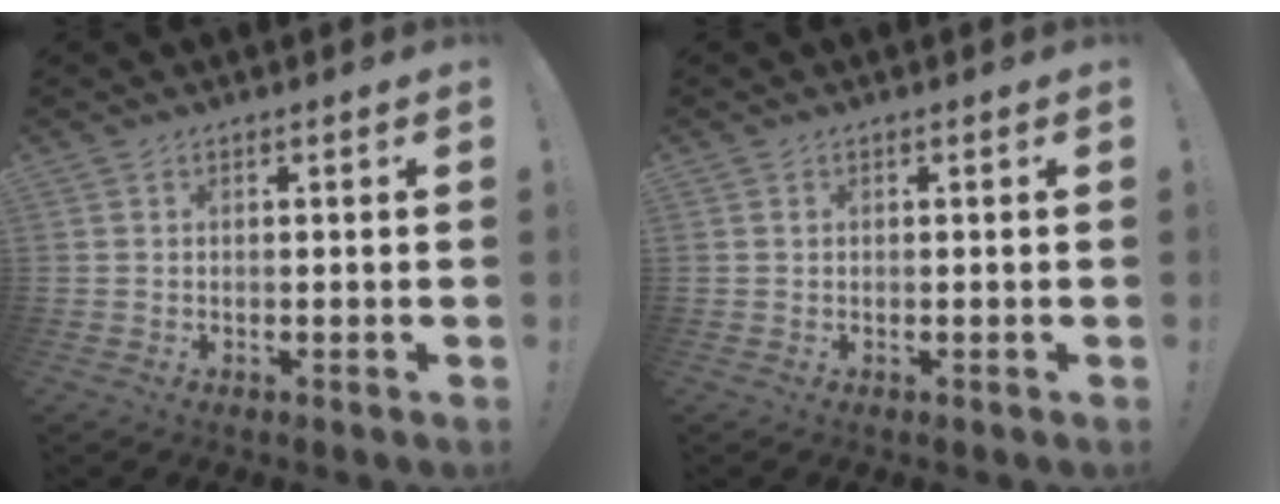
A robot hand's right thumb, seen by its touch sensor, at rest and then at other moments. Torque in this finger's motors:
{"motor_torque": [0.05, 0.13, -0.03, 0.12, 0.00]}